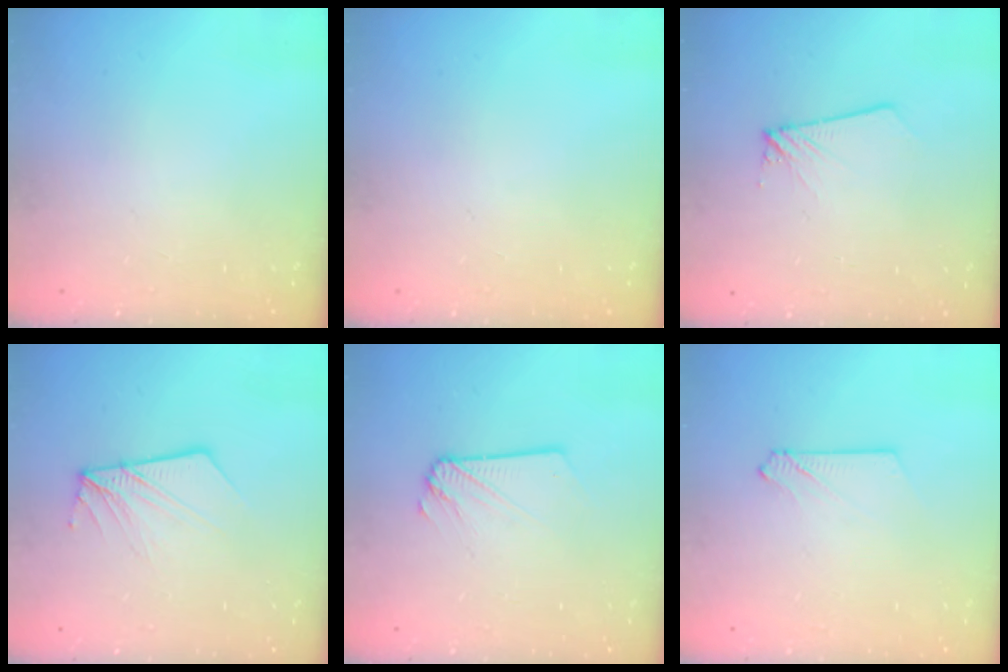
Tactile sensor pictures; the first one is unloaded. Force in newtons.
{"total": 0.0}
{"total": 1.7, "press": 1.7, "slide": 0.1}
{"total": 9.3, "press": 9.2, "slide": 1.3}
{"total": 2.1, "press": 2.1, "slide": 0.3}
{"total": 3.0, "press": 3.0, "slide": 0.4}